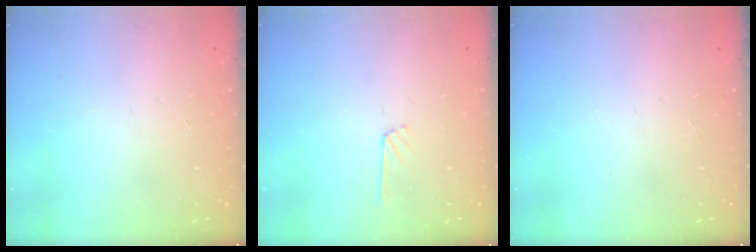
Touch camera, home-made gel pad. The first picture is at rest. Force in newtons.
{"total": 4.5, "press": 4.5, "slide": 0.5}
{"total": 0.0}